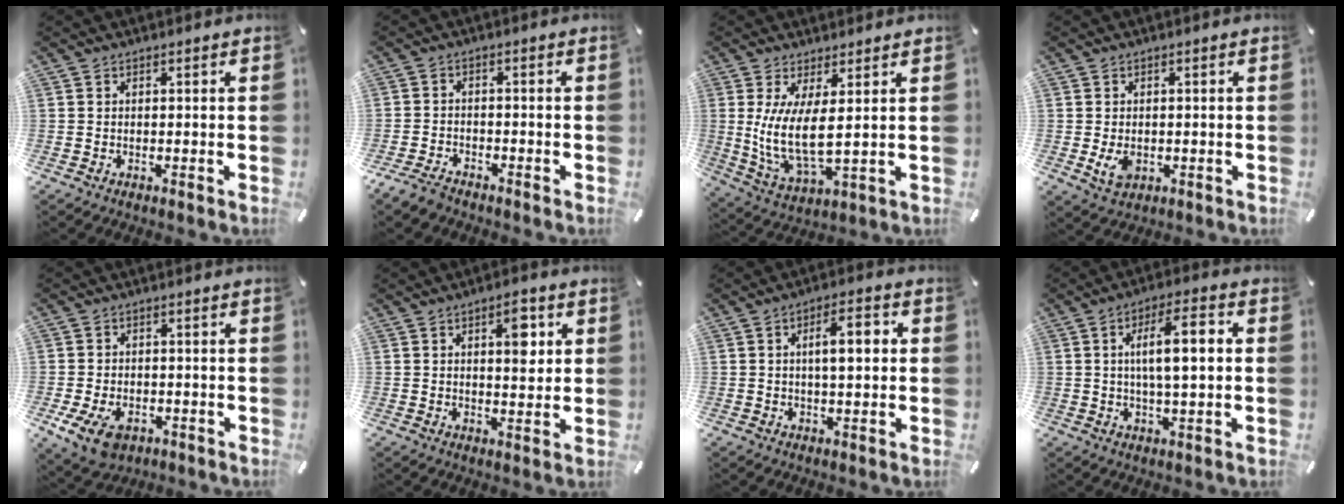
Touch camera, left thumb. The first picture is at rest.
{"total": 3.6, "force": [-3.1, 1.4, 1.2], "torque": [-0.037, 0.017, -0.065]}
{"total": 10.2, "force": [2.1, 3.2, 9.4], "torque": [-0.214, -0.021, 0.039]}
{"total": 3.5, "force": [-0.6, 2.5, 2.3], "torque": [-0.053, 0.001, -0.011]}
{"total": 7.1, "force": [-3.4, 4.8, 4.1], "torque": [-0.094, 0.012, -0.061]}
{"total": 7.4, "force": [2.4, 3.5, 6.1], "torque": [-0.073, -0.011, 0.032]}
{"total": 7.7, "force": [1.2, 2.9, 7.1], "torque": [-0.111, 0.004, 0.012]}
{"total": 10.8, "force": [1.5, 3.4, 10.1], "torque": [-0.161, 0.006, 0.018]}